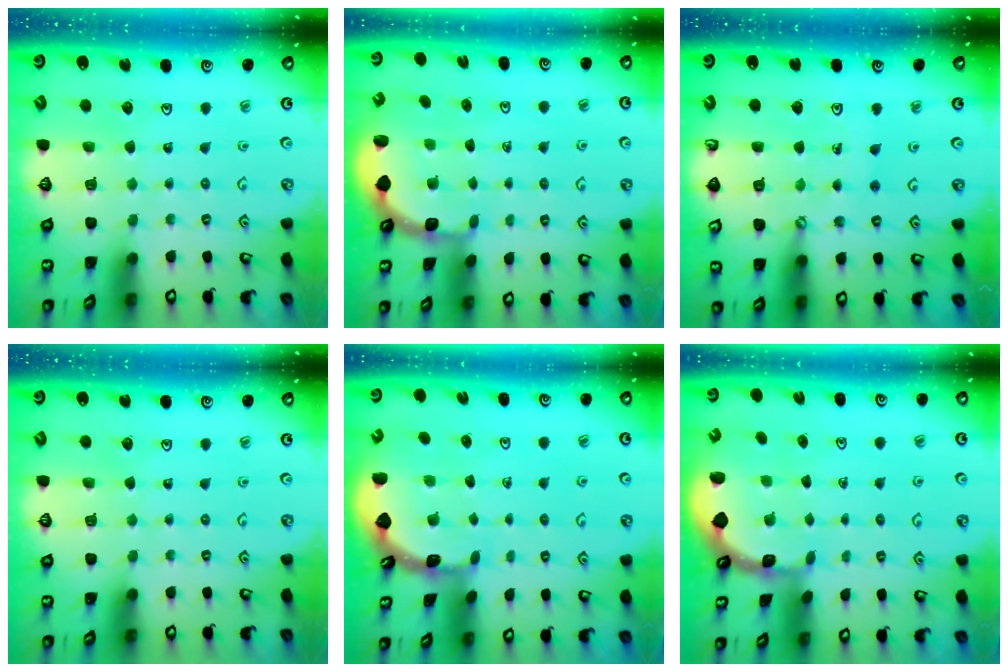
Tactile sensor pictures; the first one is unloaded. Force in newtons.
{"total": 1.8, "press": 1.5, "slide": 1.1}
{"total": 7.3, "press": 7.1, "slide": 1.7}
{"total": 0.0}
{"total": 1.8, "press": 1.8, "slide": 0.1}
{"total": 0.8, "press": 0.8, "slide": 0.2}